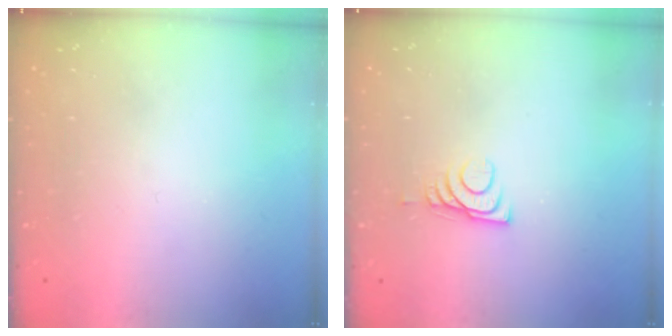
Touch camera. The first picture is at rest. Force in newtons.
{"total": 6.6, "press": 6.6, "slide": 0.9}